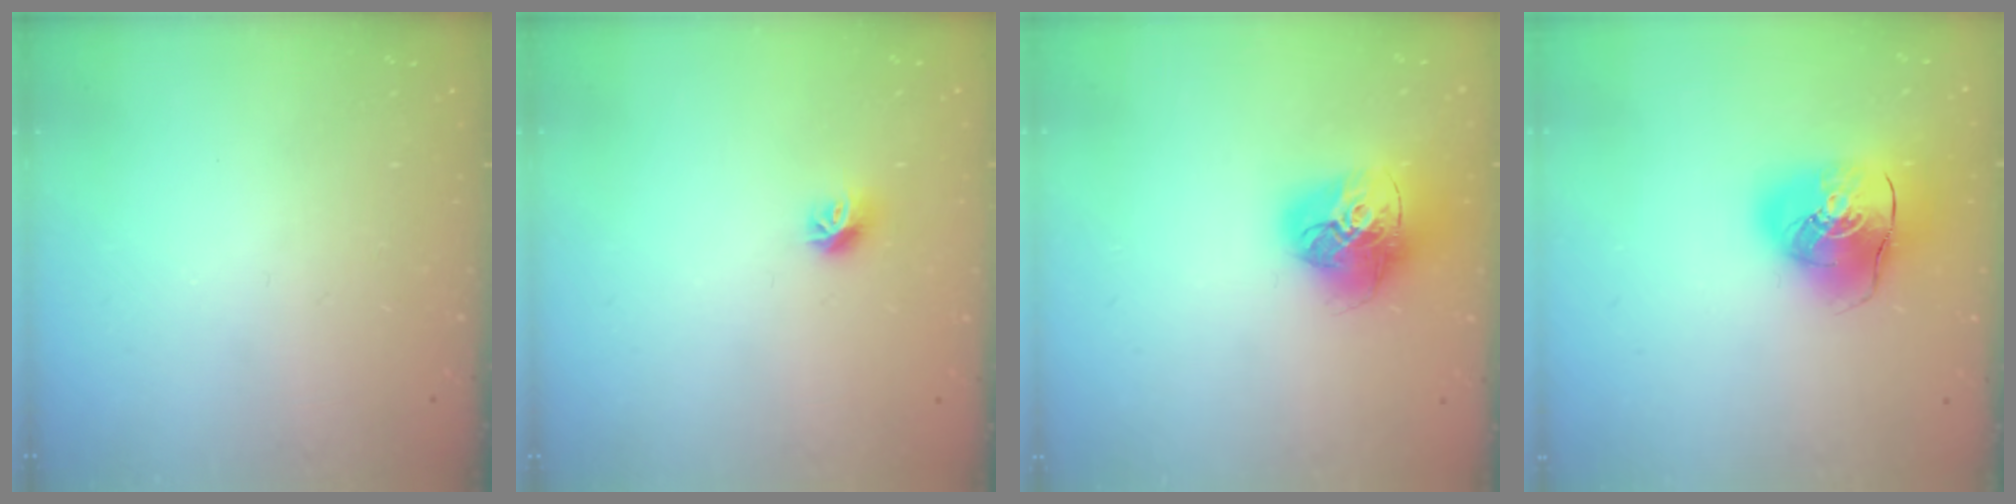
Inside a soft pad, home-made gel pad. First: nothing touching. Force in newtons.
{"total": 8.0, "press": 7.9, "slide": 0.6}
{"total": 18.0, "press": 17.9, "slide": 1.9}
{"total": 14.9, "press": 14.7, "slide": 2.5}